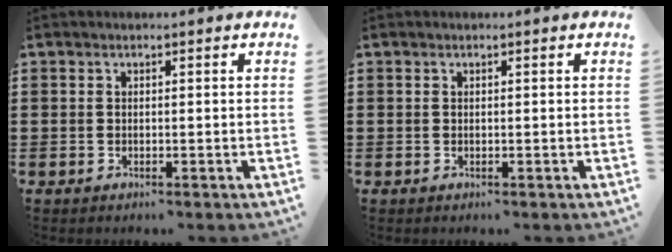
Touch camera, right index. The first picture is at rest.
{"total": 0.0}